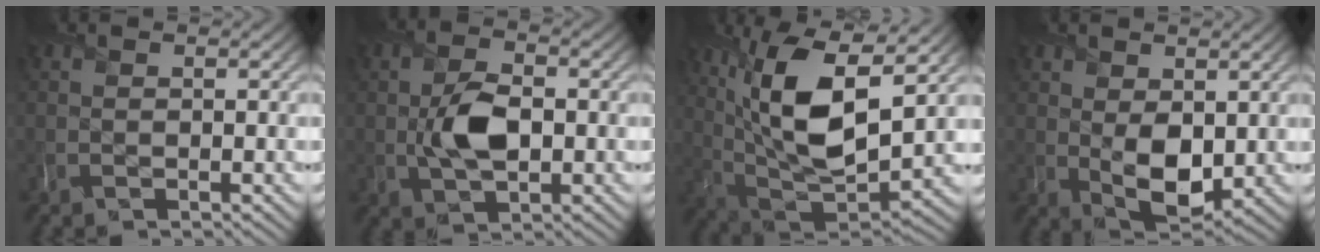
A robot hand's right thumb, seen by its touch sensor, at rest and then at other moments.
{"total": 5.8, "force": [-0.6, 3.5, 4.6], "torque": [-0.095, -0.009, -0.009]}
{"total": 14.0, "force": [5.0, 5.4, 11.9], "torque": [-0.240, -0.007, 0.099]}
{"total": 5.8, "force": [0.5, 3.6, 4.5], "torque": [-0.093, -0.013, 0.017]}